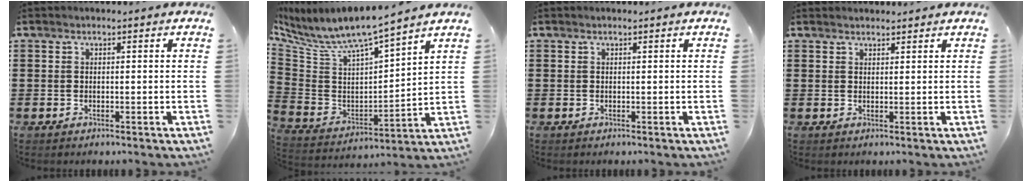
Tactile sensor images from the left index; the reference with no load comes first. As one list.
[{"total": 7.4, "force": [6.3, 1.4, 3.5], "torque": [-0.099, -0.049, 0.105]}, {"total": 0.0}, {"total": 1.4, "force": [1.3, 0.3, 0.0], "torque": [-0.003, 0.002, 0.026]}]